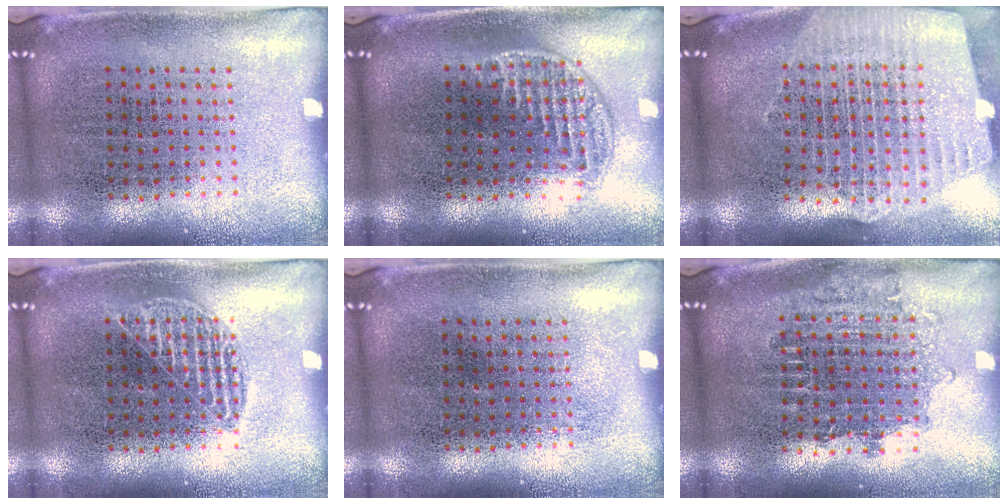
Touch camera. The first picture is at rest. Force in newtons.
{"total": 1.3, "press": 1.1, "slide": 0.6}
{"total": 2.5, "press": 2.2, "slide": 1.3}
{"total": 1.2, "press": 1.2, "slide": 0.2}
{"total": 0.0}
{"total": 1.7, "press": 1.4, "slide": 1.0}